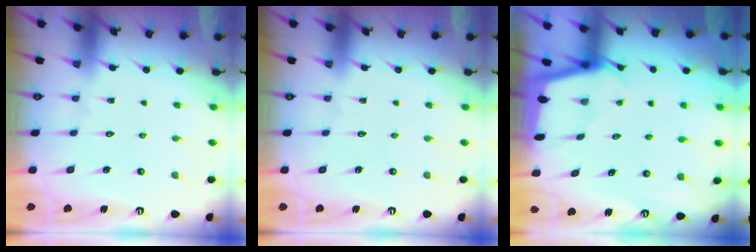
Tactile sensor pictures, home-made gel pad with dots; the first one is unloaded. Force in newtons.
{"total": 0.0}
{"total": 1.6, "press": 1.6, "slide": 0.2}